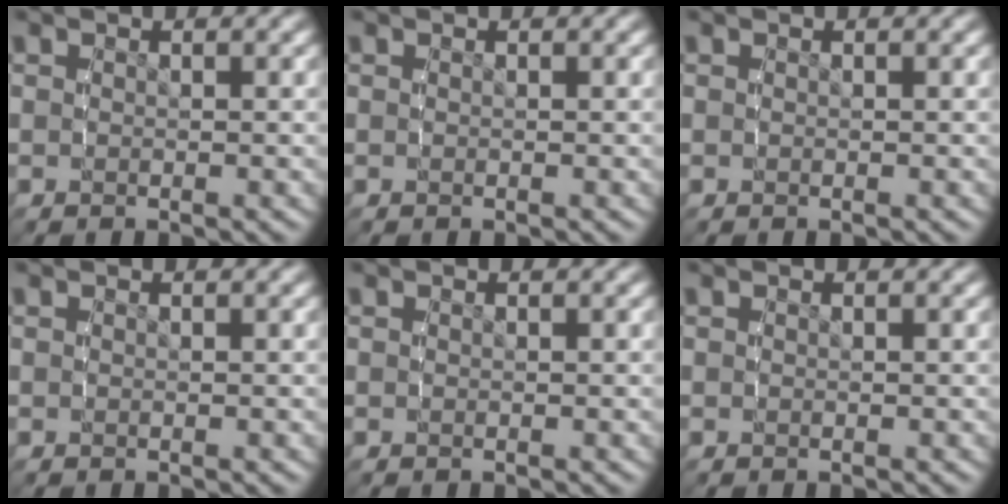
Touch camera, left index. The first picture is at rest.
{"total": 0.0}
{"total": 0.0}
{"total": 0.0}
{"total": 0.0}
{"total": 0.0}